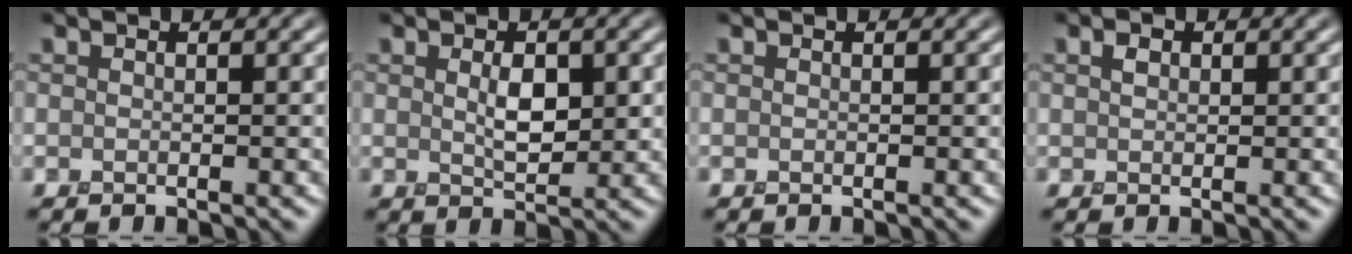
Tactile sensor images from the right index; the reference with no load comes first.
{"total": 2.5, "force": [0.3, 1.4, 2.1], "torque": [-0.043, -0.005, 0.011]}
{"total": 0.0}
{"total": 0.8, "force": [0.3, 0.6, 0.5], "torque": [-0.011, 0.003, 0.003]}